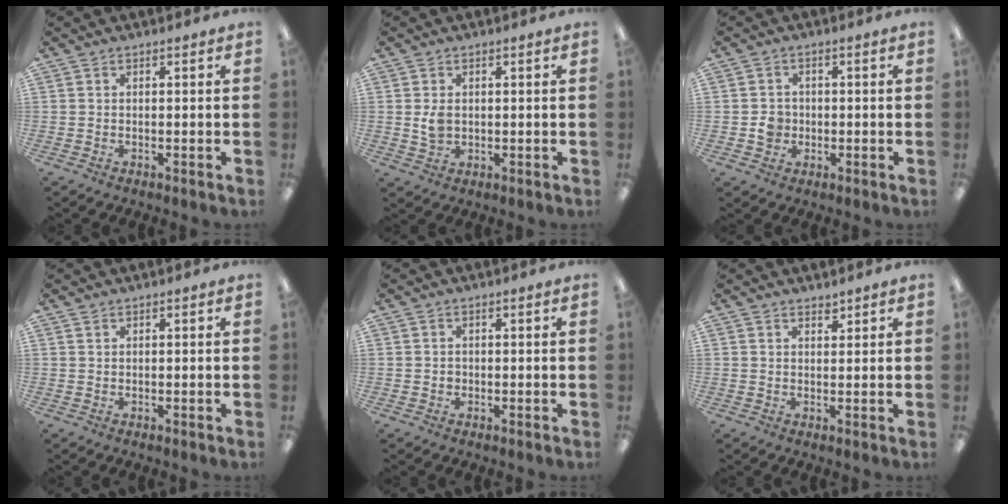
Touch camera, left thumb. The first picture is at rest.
{"total": 3.6, "force": [0.5, 2.6, 2.5], "torque": [-0.048, -0.001, 0.005]}
{"total": 3.8, "force": [-0.5, 3.5, 1.5], "torque": [-0.020, 0.003, -0.010]}
{"total": 0.7, "force": [0.5, 0.4, 0.1], "torque": [-0.004, 0.000, 0.011]}
{"total": 0.7, "force": [0.0, 0.7, 0.1], "torque": [-0.003, 0.003, -0.001]}
{"total": 1.8, "force": [1.7, 0.6, 0.1], "torque": [0.006, -0.007, 0.031]}